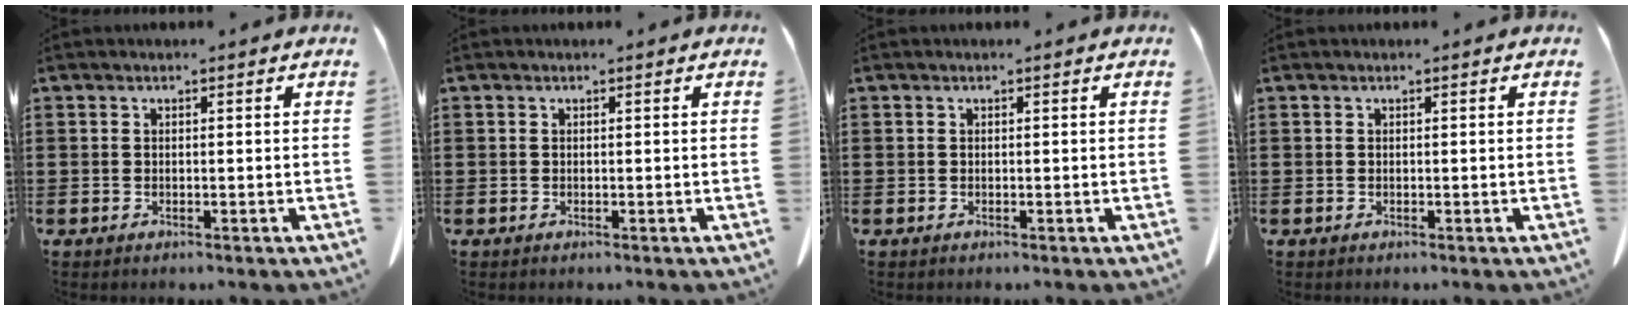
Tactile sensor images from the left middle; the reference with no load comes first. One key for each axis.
{"total": 0.0}
{"total": 0.0}
{"total": 0.0}